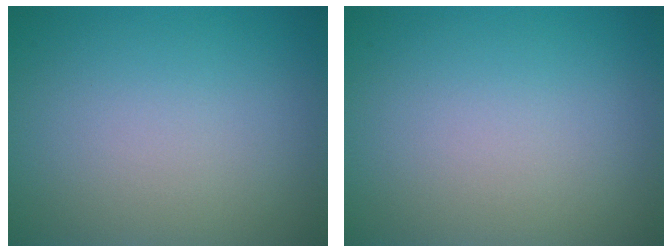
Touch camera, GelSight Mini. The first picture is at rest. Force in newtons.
{"total": 0.0}